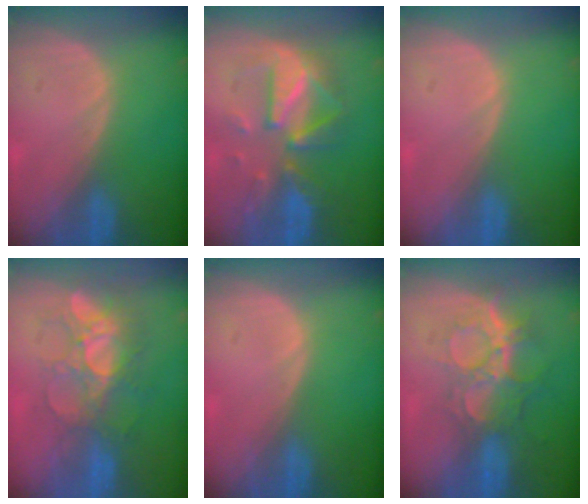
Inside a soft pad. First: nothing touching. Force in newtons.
{"total": 9.0, "press": 9.0, "slide": 0.4}
{"total": 0.0}
{"total": 9.2, "press": 8.2, "slide": 4.3}
{"total": 0.0}
{"total": 9.4, "press": 8.0, "slide": 5.0}